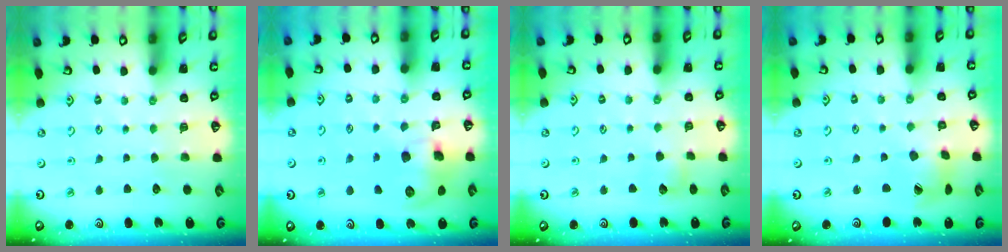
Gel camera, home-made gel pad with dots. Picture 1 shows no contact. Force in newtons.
{"total": 11.1, "press": 10.9, "slide": 2.2}
{"total": 4.6, "press": 4.5, "slide": 0.6}
{"total": 7.9, "press": 7.8, "slide": 0.9}